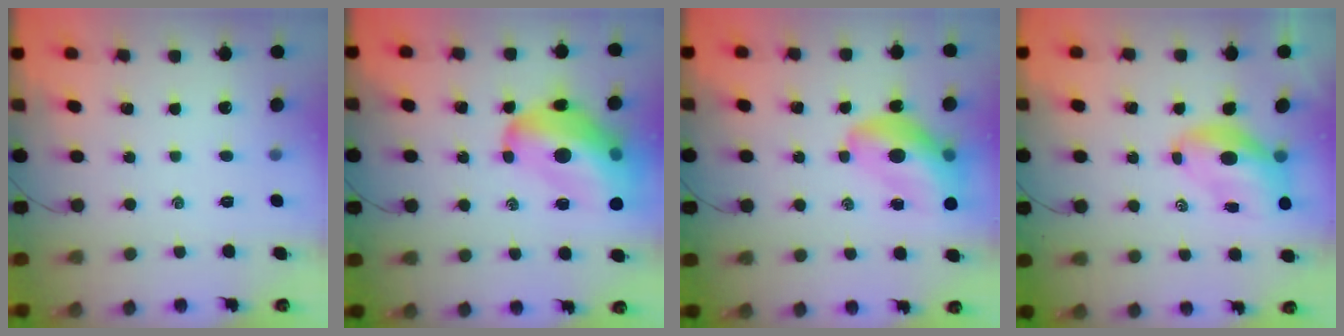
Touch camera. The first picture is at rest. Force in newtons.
{"total": 23.2, "press": 22.4, "slide": 5.9}
{"total": 14.5, "press": 13.9, "slide": 4.1}
{"total": 7.4, "press": 7.2, "slide": 2.0}